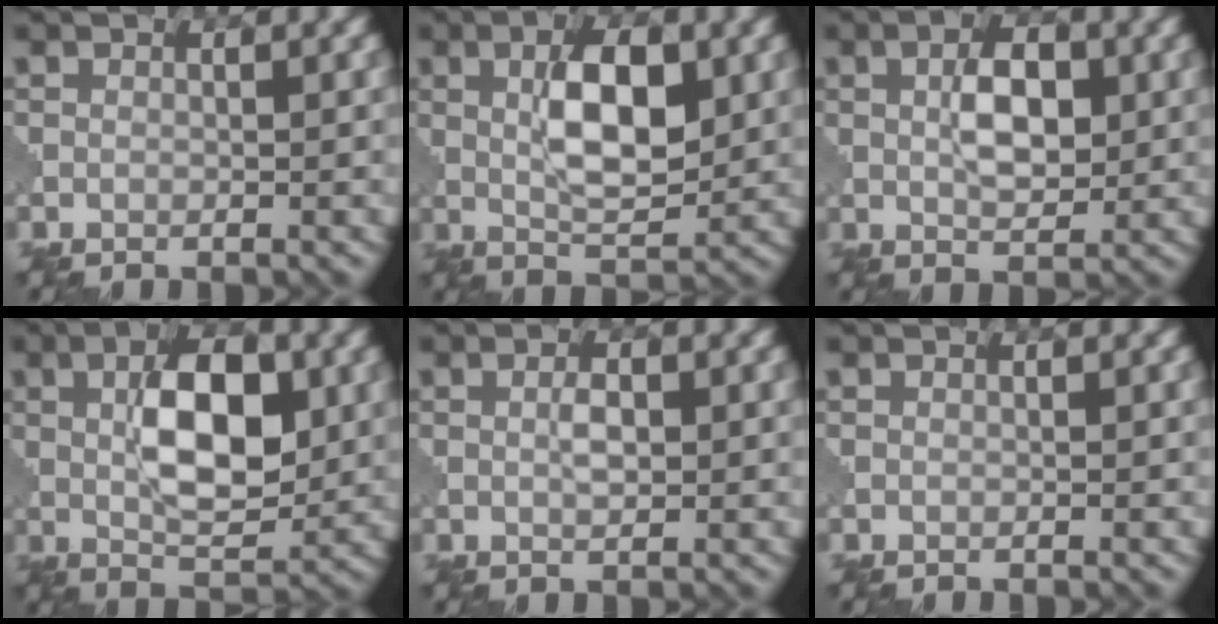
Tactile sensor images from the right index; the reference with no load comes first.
{"total": 6.5, "force": [1.4, 2.6, 5.7], "torque": [-0.093, 0.002, 0.027]}
{"total": 4.3, "force": [0.9, 2.2, 3.6], "torque": [-0.064, 0.002, 0.016]}
{"total": 7.9, "force": [1.3, 3.6, 6.9], "torque": [-0.111, 0.004, 0.022]}
{"total": 1.5, "force": [0.4, 0.6, 1.4], "torque": [-0.025, 0.001, 0.009]}
{"total": 0.0}